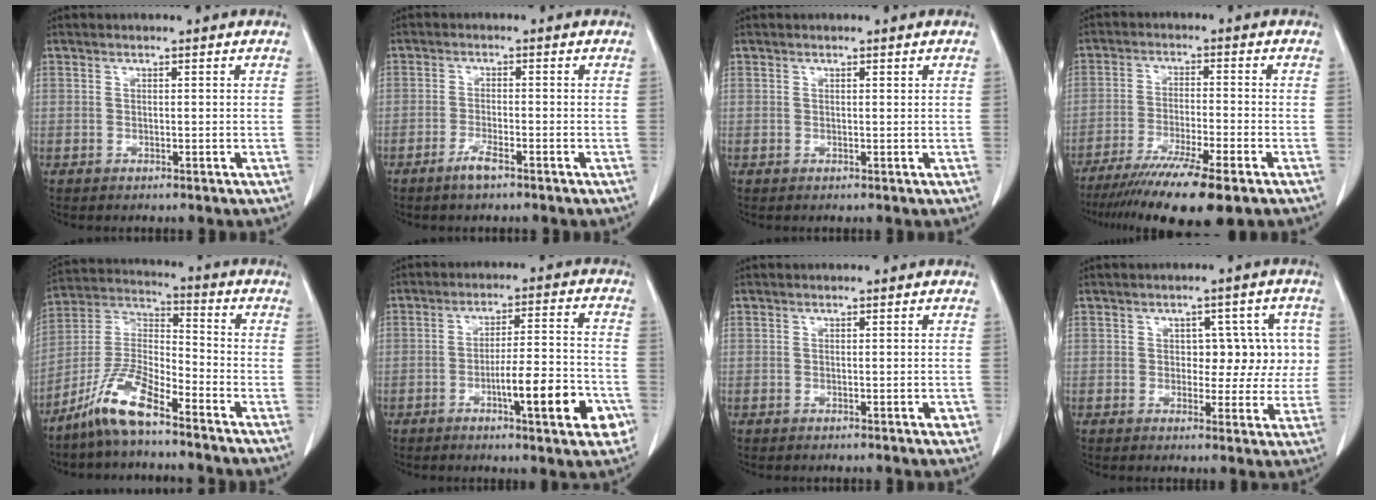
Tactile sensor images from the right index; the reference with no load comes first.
{"total": 2.6, "force": [-1.9, 0.2, 1.8], "torque": [-0.041, -0.002, -0.037]}
{"total": 0.0}
{"total": 12.9, "force": [-9.5, 0.2, 8.8], "torque": [-0.152, -0.036, -0.155]}
{"total": 10.1, "force": [-7.5, 2.2, 6.4], "torque": [-0.140, 0.006, -0.151]}
{"total": 12.0, "force": [-4.6, 1.5, 10.9], "torque": [-0.157, 0.007, -0.067]}
{"total": 1.2, "force": [-0.3, 0.3, 1.2], "torque": [-0.015, -0.002, -0.002]}
{"total": 6.6, "force": [0.8, 4.2, 5.1], "torque": [-0.042, 0.025, 0.012]}